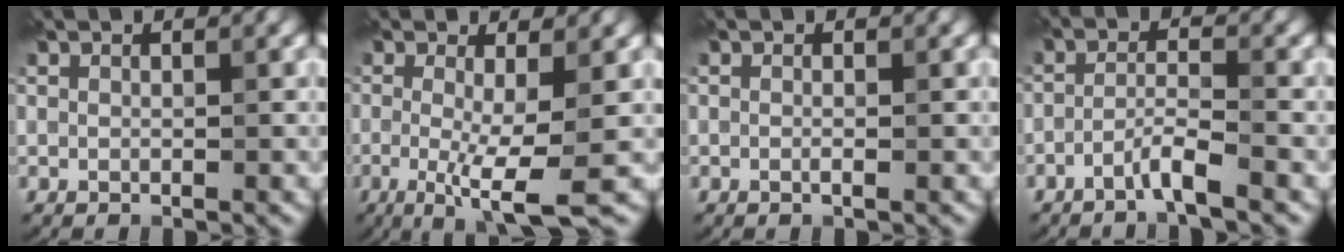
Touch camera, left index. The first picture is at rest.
{"total": 5.7, "force": [-1.0, 1.0, 5.5], "torque": [-0.091, -0.017, -0.019]}
{"total": 0.5, "force": [-0.1, 0.1, 0.5], "torque": [-0.009, -0.005, -0.003]}
{"total": 2.4, "force": [-1.7, 0.0, 1.7], "torque": [-0.032, 0.006, -0.040]}